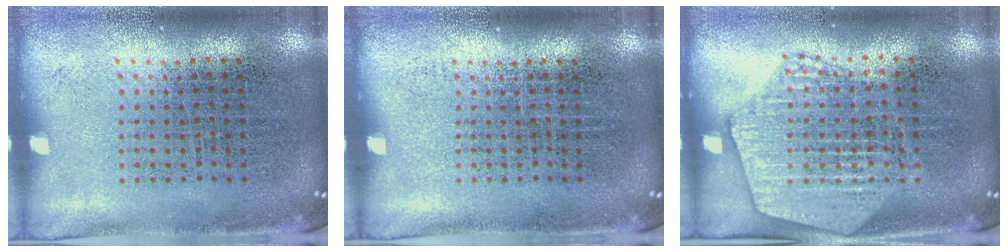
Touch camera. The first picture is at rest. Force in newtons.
{"total": 0.0}
{"total": 1.9, "press": 1.8, "slide": 0.5}